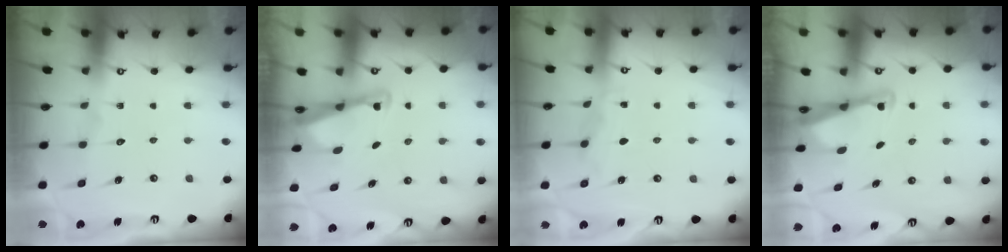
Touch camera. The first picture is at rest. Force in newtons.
{"total": 2.6, "press": 2.6, "slide": 0.2}
{"total": 3.1, "press": 3.1, "slide": 0.1}
{"total": 2.6, "press": 2.6, "slide": 0.2}